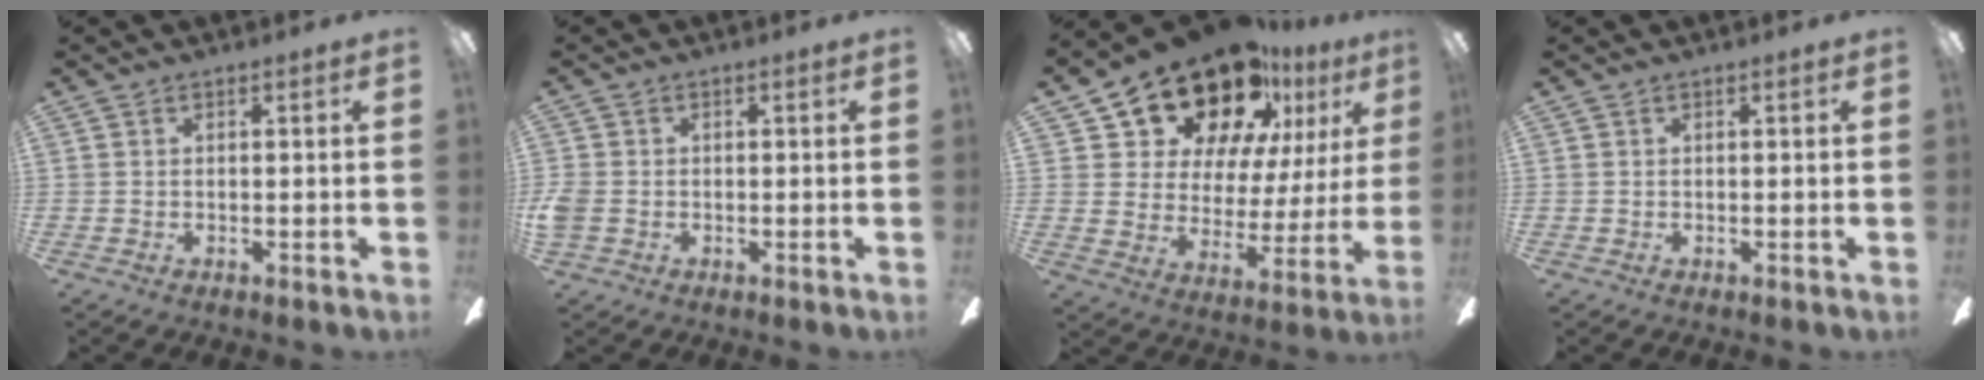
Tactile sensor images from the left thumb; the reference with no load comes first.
{"total": 3.0, "force": [-0.7, 2.4, 1.6], "torque": [-0.040, 0.003, -0.014]}
{"total": 20.7, "force": [16.1, 9.7, 8.5], "torque": [-0.157, -0.107, 0.290]}
{"total": 0.0}